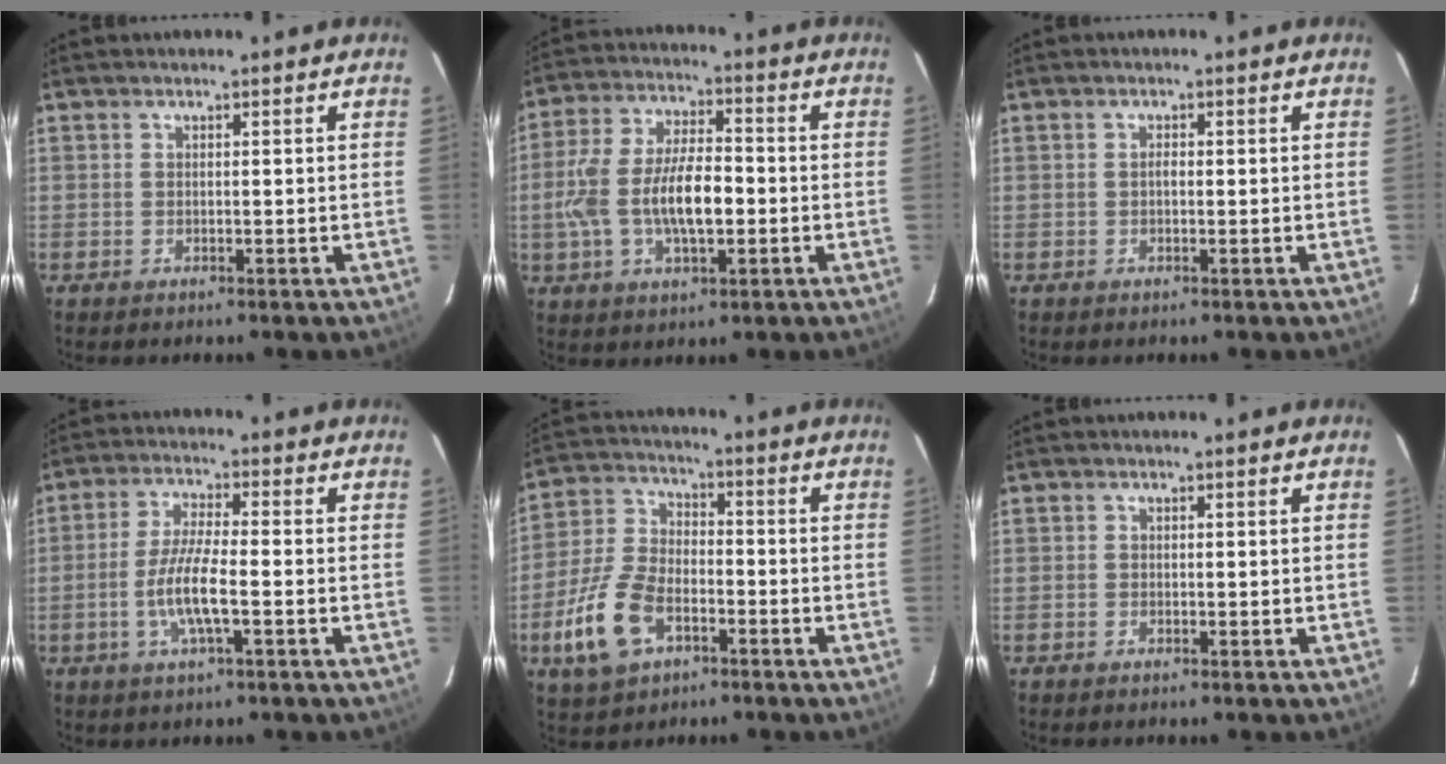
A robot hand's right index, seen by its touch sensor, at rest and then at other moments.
{"total": 13.1, "force": [-2.2, 5.2, 11.8], "torque": [-0.238, 0.002, -0.038]}
{"total": 0.6, "force": [-0.1, 0.4, 0.5], "torque": [-0.007, 0.004, -0.004]}
{"total": 7.7, "force": [-2.3, 1.0, 7.3], "torque": [-0.147, -0.003, -0.045]}
{"total": 12.9, "force": [-5.8, 7.3, 8.9], "torque": [-0.210, 0.001, -0.109]}
{"total": 0.0}